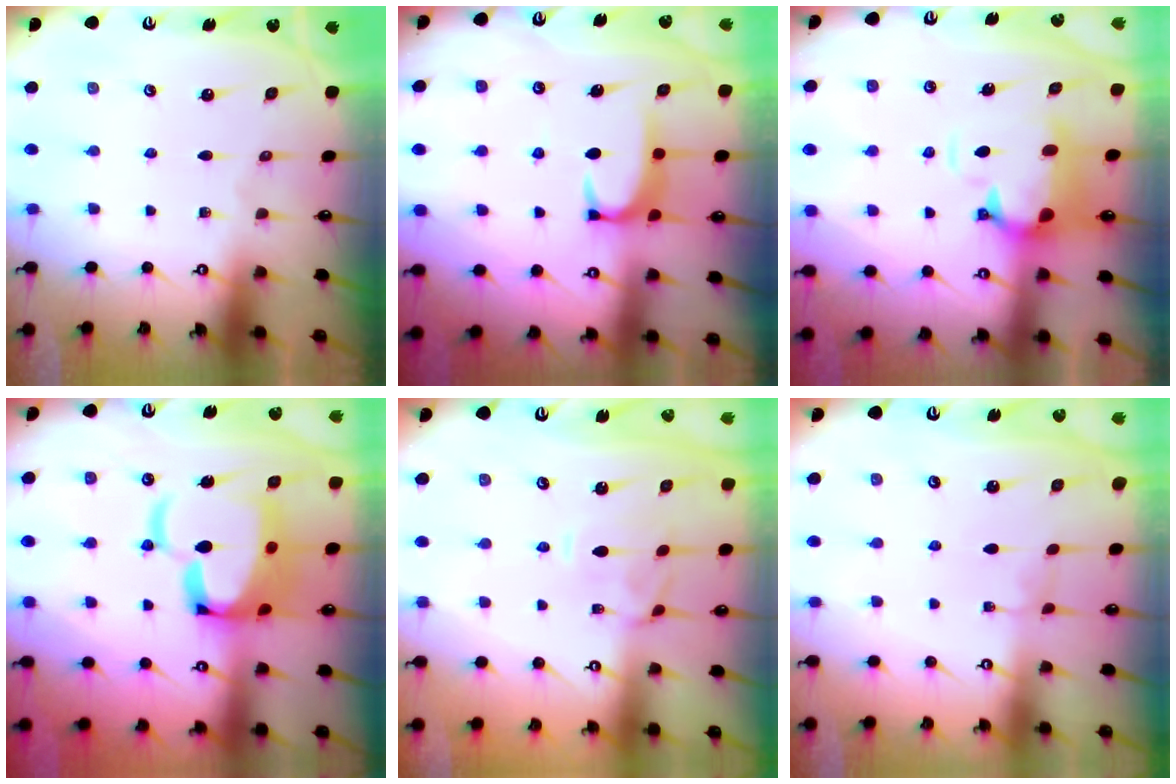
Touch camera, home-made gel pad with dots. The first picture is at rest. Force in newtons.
{"total": 2.0, "press": 1.9, "slide": 0.5}
{"total": 1.7, "press": 0.9, "slide": 1.4}
{"total": 14.2, "press": 14.0, "slide": 1.9}
{"total": 1.6, "press": 1.4, "slide": 0.8}
{"total": 2.6, "press": 2.6, "slide": 0.2}